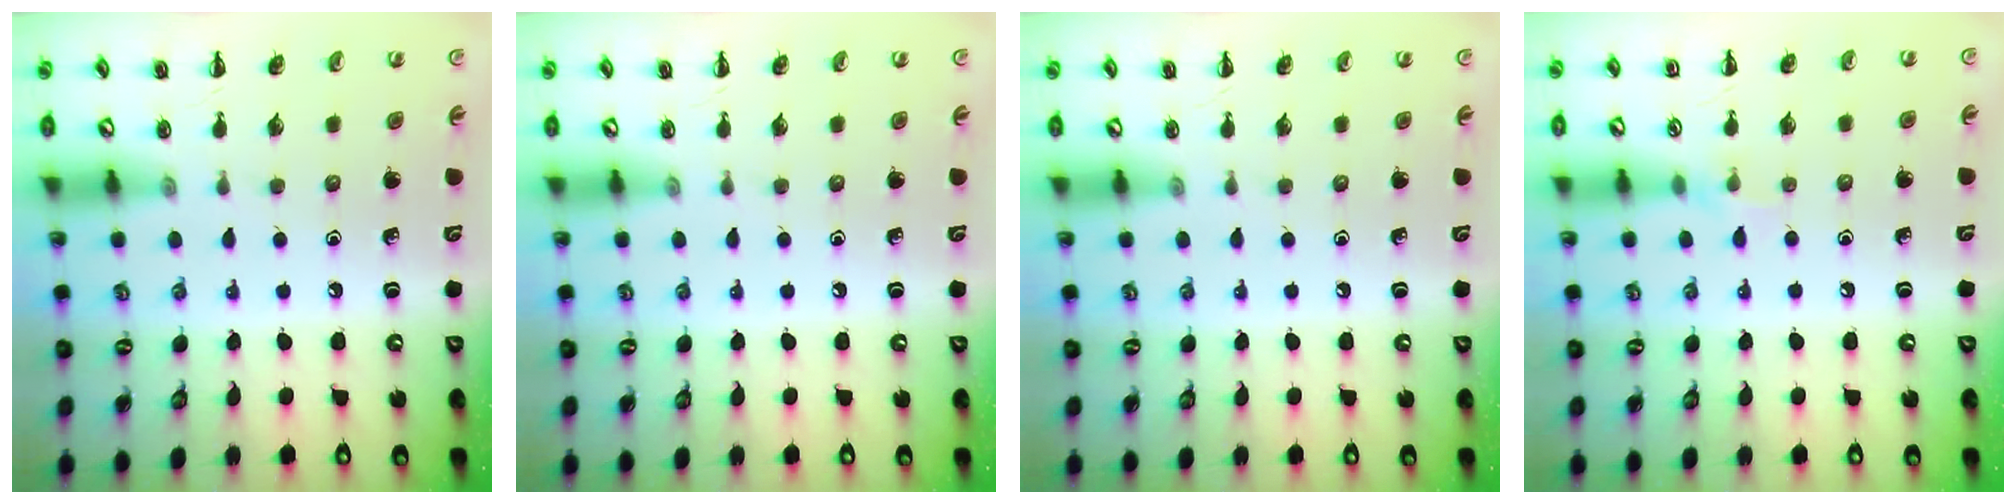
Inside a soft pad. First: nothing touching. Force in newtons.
{"total": 0.0}
{"total": 0.0}
{"total": 4.8, "press": 4.5, "slide": 1.4}